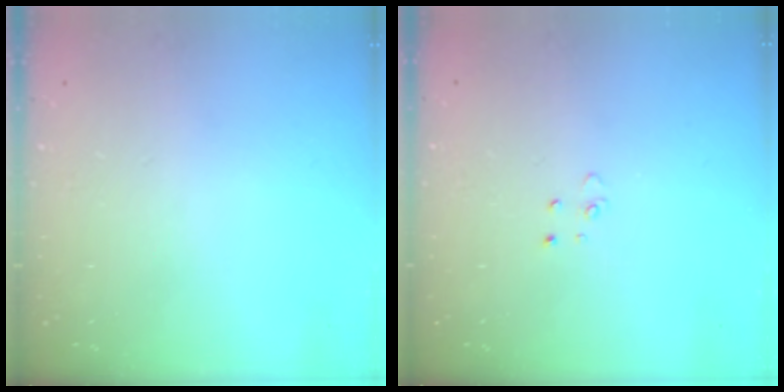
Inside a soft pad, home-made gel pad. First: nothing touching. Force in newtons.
{"total": 2.6, "press": 2.6, "slide": 0.2}